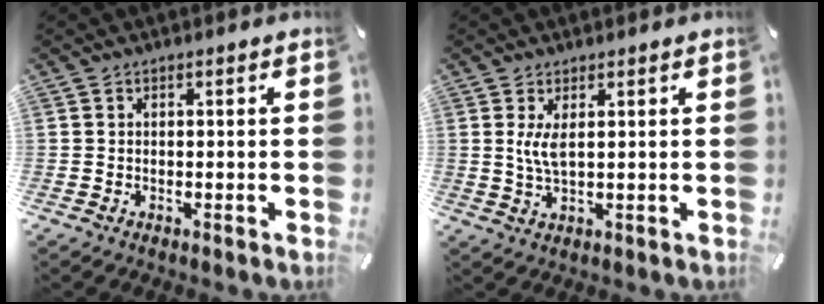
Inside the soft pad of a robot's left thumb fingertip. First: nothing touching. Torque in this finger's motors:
{"motor_torque": [0.58, 0.50, 0.33, -0.45, 0.20]}